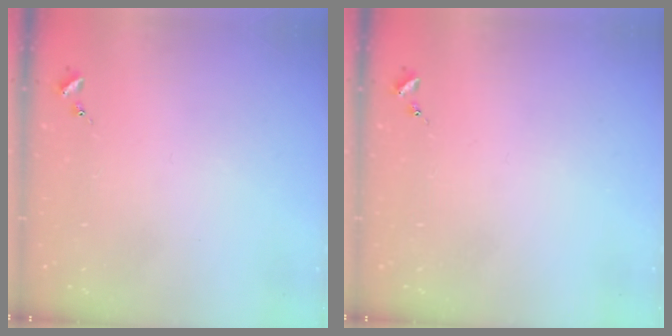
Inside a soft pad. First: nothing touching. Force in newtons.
{"total": 0.0}